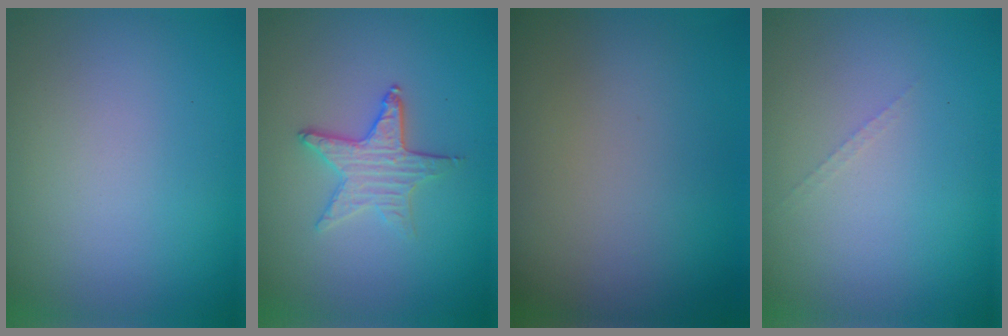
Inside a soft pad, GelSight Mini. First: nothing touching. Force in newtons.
{"total": 2.8, "press": 2.5, "slide": 1.3}
{"total": 0.0}
{"total": 0.6, "press": 0.6, "slide": 0.1}